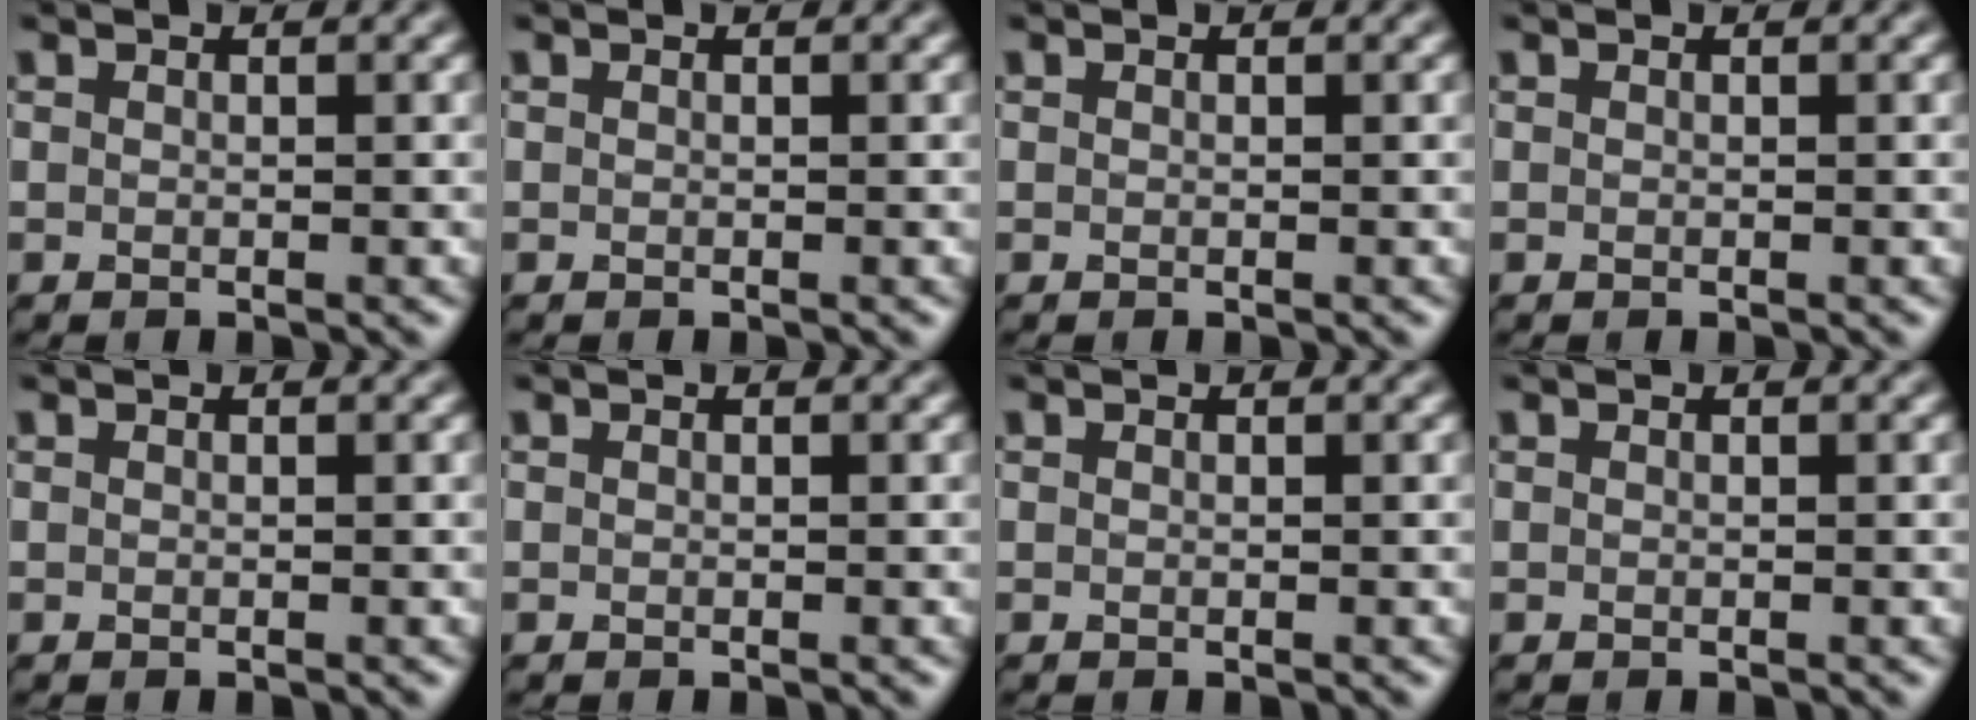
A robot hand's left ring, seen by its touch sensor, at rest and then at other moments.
{"total": 0.0}
{"total": 0.0}
{"total": 0.0}
{"total": 0.0}
{"total": 0.0}
{"total": 0.0}
{"total": 0.0}